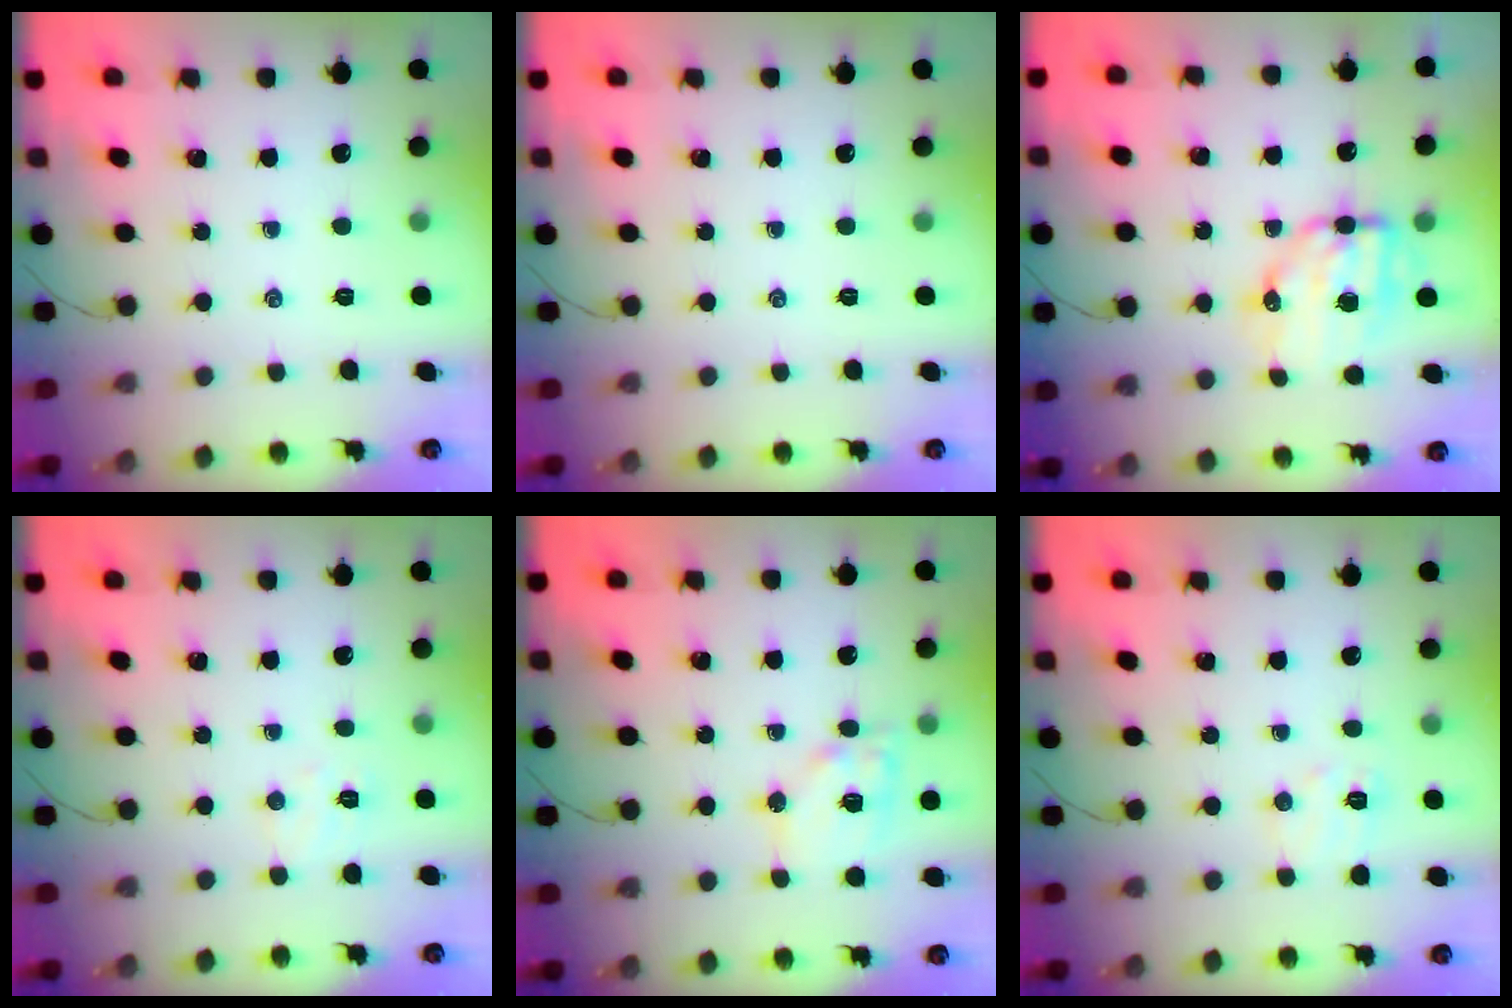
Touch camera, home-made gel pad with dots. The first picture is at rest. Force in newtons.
{"total": 0.0}
{"total": 9.3, "press": 9.1, "slide": 2.0}
{"total": 4.8, "press": 4.6, "slide": 1.1}
{"total": 11.6, "press": 11.4, "slide": 2.0}
{"total": 5.7, "press": 5.5, "slide": 1.3}